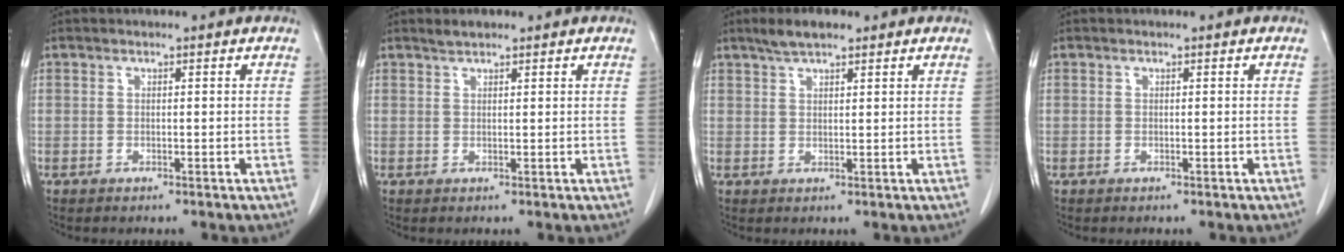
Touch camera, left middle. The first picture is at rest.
{"total": 1.3, "force": [1.2, 0.4, 0.5], "torque": [-0.012, 0.005, 0.023]}
{"total": 3.8, "force": [2.9, 1.0, 2.3], "torque": [-0.049, 0.011, 0.053]}
{"total": 0.0}